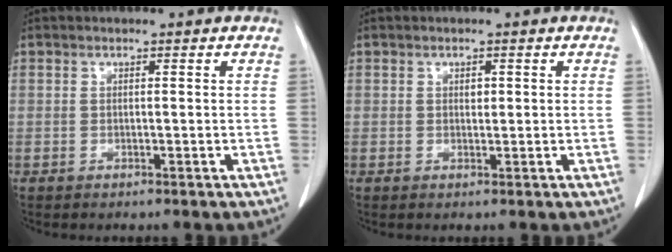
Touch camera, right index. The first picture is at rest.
{"total": 0.9, "force": [0.2, 0.6, 0.6], "torque": [-0.008, 0.000, 0.004]}